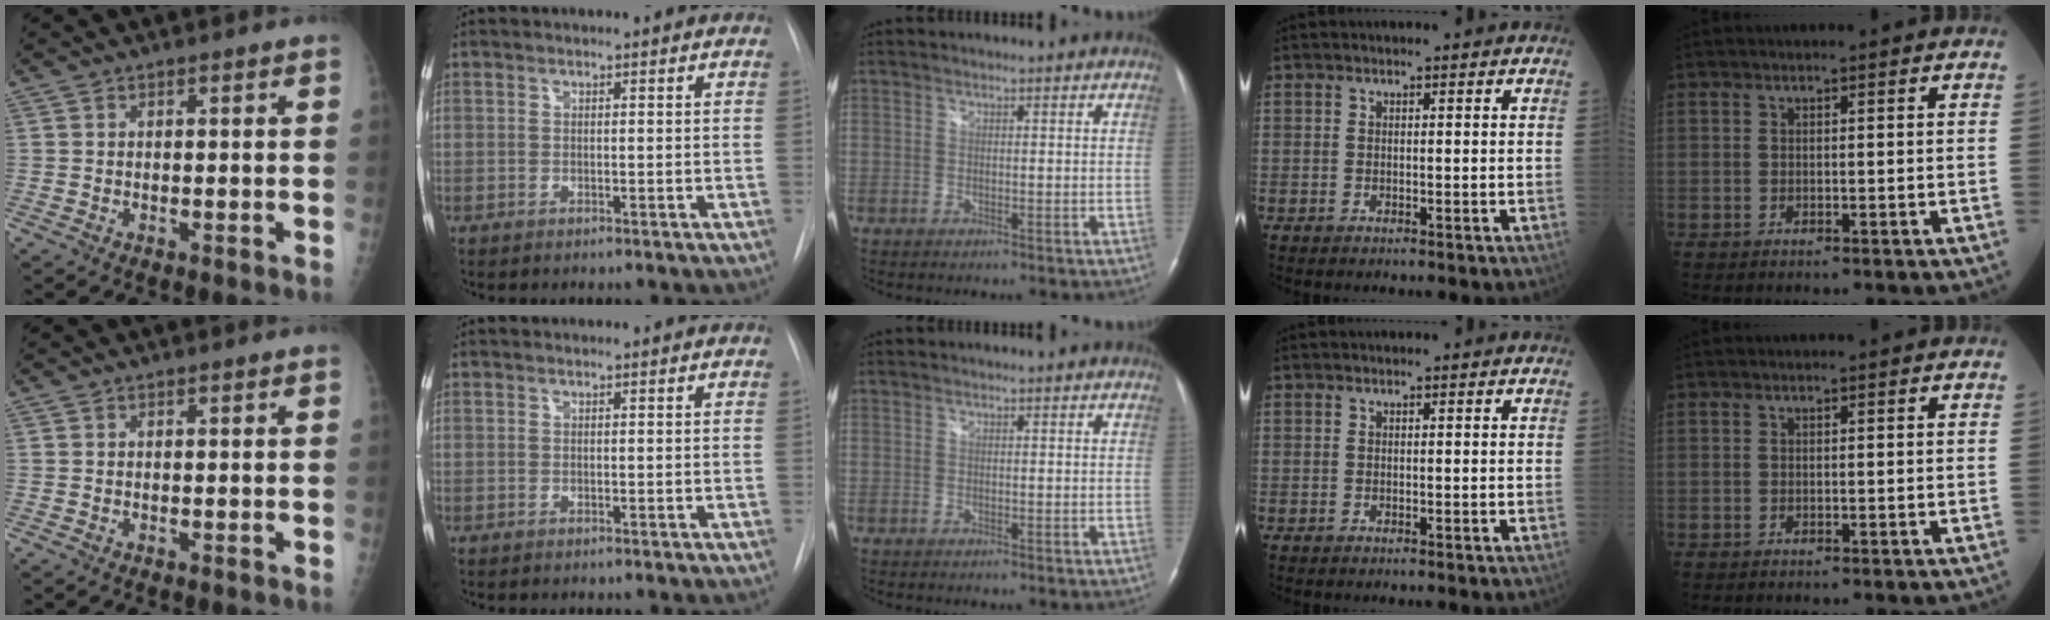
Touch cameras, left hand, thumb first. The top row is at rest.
{}